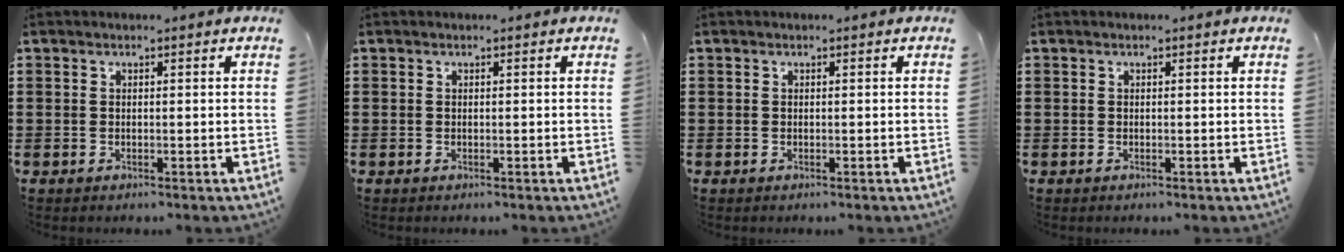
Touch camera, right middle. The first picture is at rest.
{"total": 0.0}
{"total": 0.0}
{"total": 0.0}